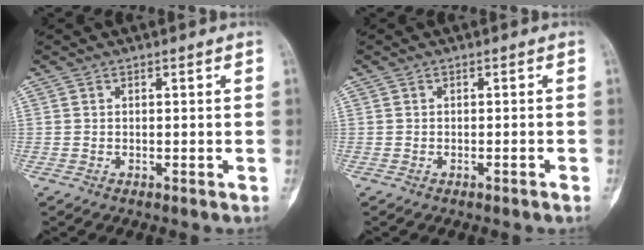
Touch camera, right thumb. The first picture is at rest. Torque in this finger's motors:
{"motor_torque": [-0.58, -0.13, -0.30, 0.31, -0.01]}